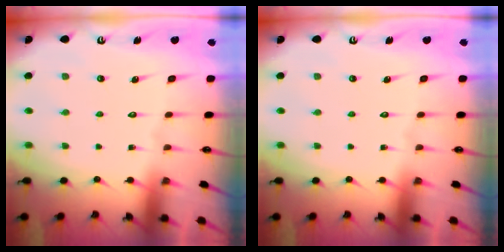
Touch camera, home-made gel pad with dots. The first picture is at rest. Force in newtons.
{"total": 0.0}